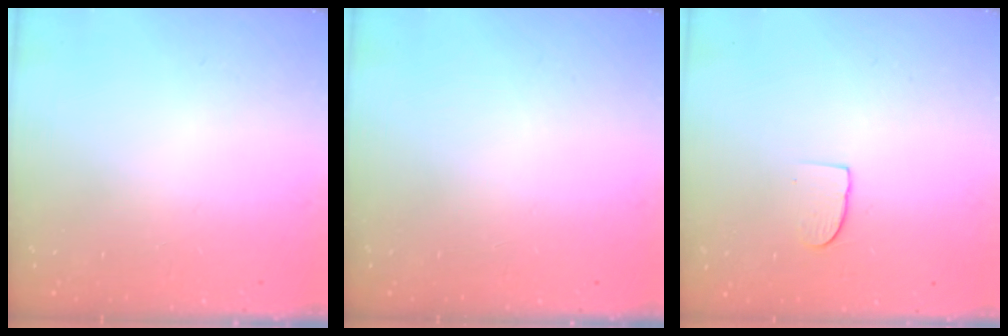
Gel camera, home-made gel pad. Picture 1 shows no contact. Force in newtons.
{"total": 0.0}
{"total": 6.8, "press": 6.8, "slide": 0.5}